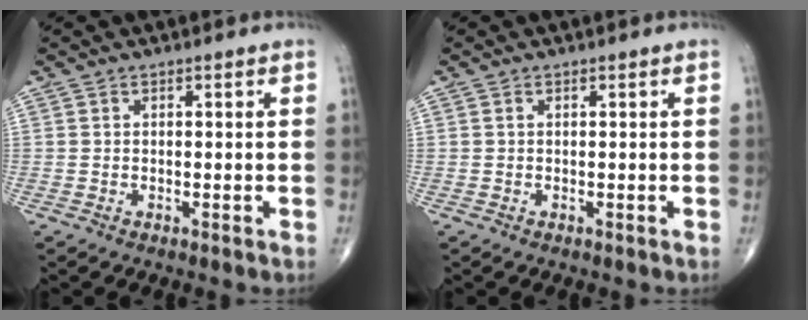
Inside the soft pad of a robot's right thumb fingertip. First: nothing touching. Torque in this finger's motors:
{"motor_torque": [0.10, -0.36, 0.12, 0.14, 0.00]}